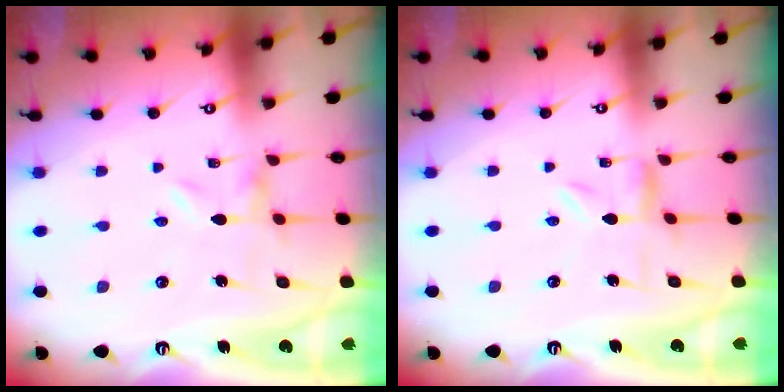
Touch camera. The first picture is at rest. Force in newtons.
{"total": 2.0, "press": 1.9, "slide": 0.4}